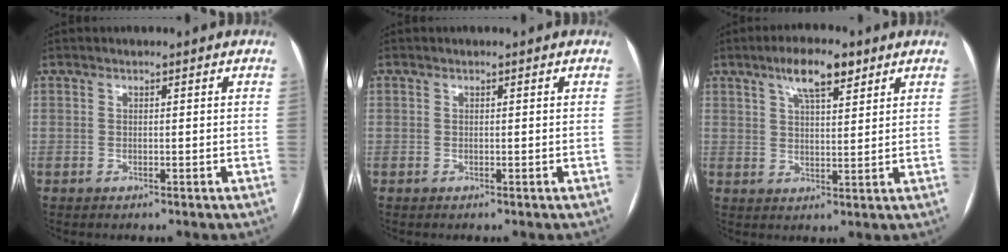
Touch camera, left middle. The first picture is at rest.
{"total": 0.0}
{"total": 7.1, "force": [4.4, 2.0, 5.2], "torque": [-0.096, 0.011, 0.075]}